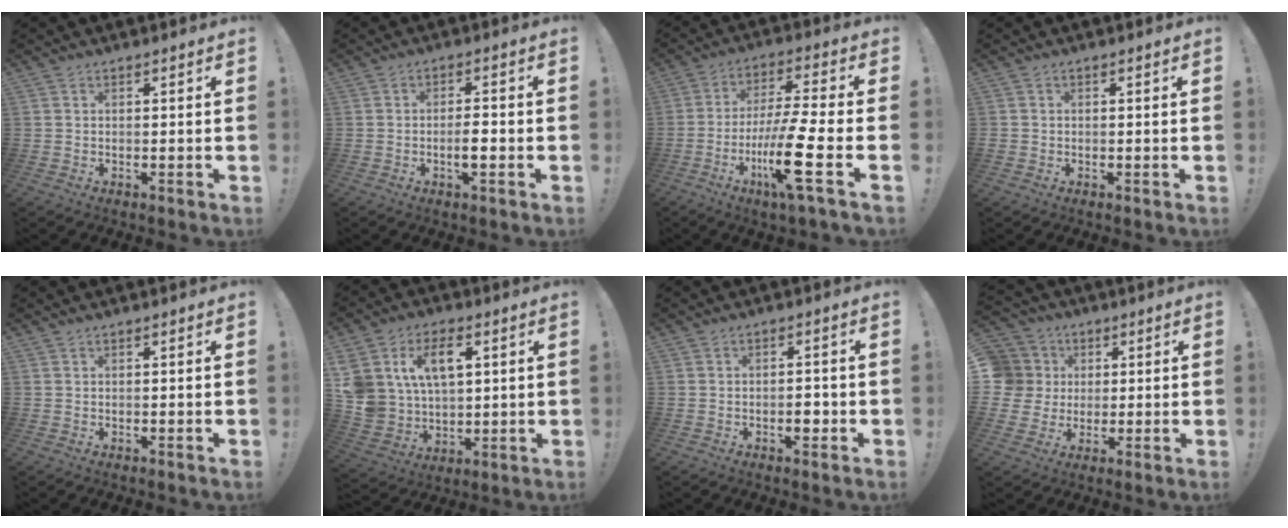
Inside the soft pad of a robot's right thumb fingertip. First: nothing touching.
{"total": 4.5, "force": [-1.5, 1.1, 4.1], "torque": [-0.067, -0.001, -0.029]}
{"total": 16.6, "force": [-5.7, 2.0, 15.5], "torque": [-0.285, 0.019, -0.091]}
{"total": 0.9, "force": [-0.4, 0.8, 0.1], "torque": [-0.008, 0.006, -0.006]}
{"total": 0.6, "force": [0.1, -0.1, -0.6], "torque": [0.014, 0.001, 0.001]}
{"total": 14.0, "force": [5.8, 9.9, 8.1], "torque": [-0.150, -0.019, 0.112]}
{"total": 3.5, "force": [-1.4, 1.9, 2.6], "torque": [-0.023, 0.001, -0.026]}
{"total": 10.5, "force": [1.6, 10.0, 2.9], "torque": [-0.047, -0.003, 0.037]}